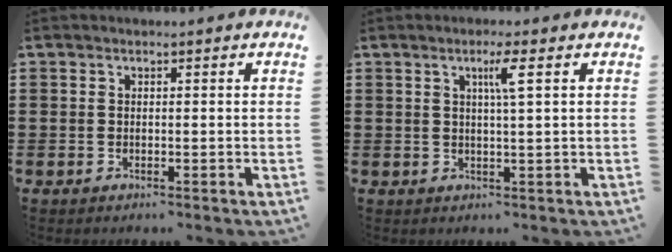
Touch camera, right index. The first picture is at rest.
{"total": 3.4, "force": [1.3, -0.2, 3.1], "torque": [-0.055, -0.006, 0.016]}